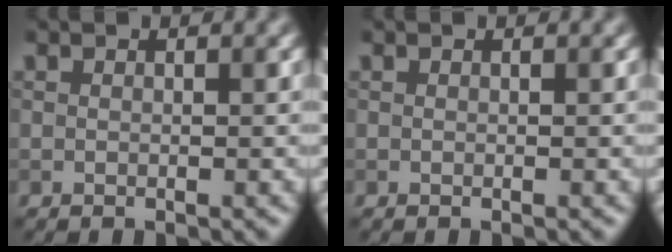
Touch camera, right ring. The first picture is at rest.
{"total": 0.0}